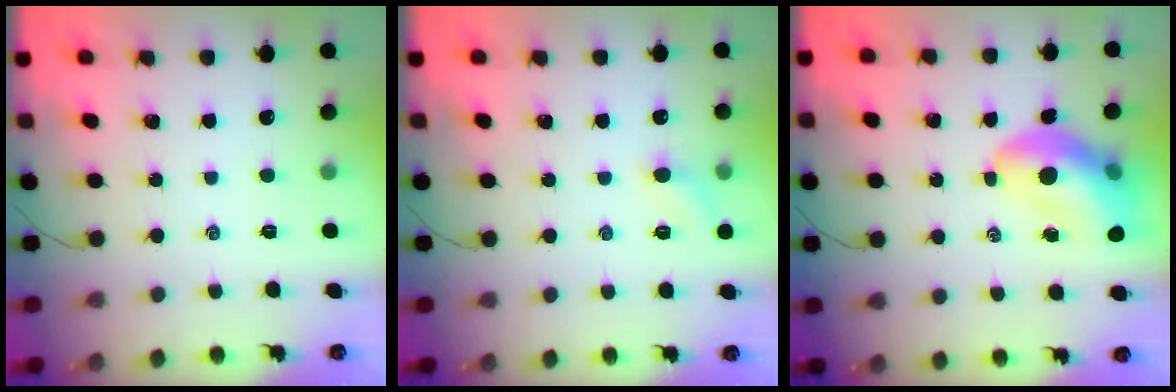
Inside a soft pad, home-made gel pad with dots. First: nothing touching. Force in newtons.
{"total": 5.8, "press": 5.6, "slide": 1.8}
{"total": 13.4, "press": 12.9, "slide": 3.8}